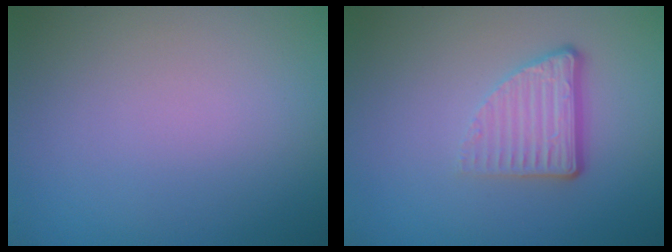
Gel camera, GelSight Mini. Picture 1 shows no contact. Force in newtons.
{"total": 4.0, "press": 2.7, "slide": 2.9}